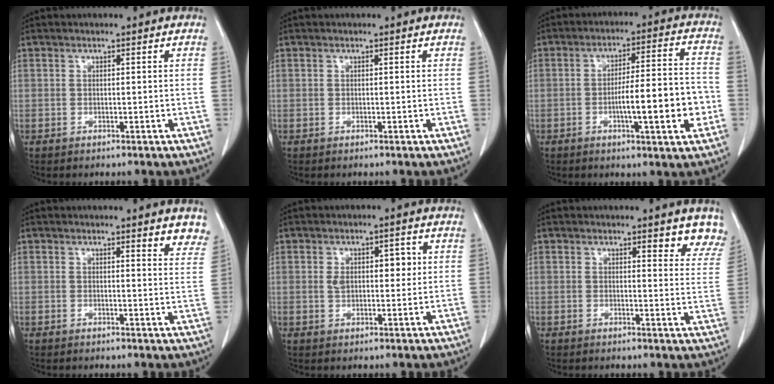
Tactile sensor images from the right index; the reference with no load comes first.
{"total": 0.0}
{"total": 11.5, "force": [-3.1, 1.3, 11.0], "torque": [-0.172, 0.011, -0.045]}
{"total": 4.7, "force": [4.1, 1.0, 2.1], "torque": [-0.012, -0.017, 0.031]}
{"total": 4.6, "force": [0.8, 2.5, 3.7], "torque": [-0.065, 0.015, 0.020]}
{"total": 6.1, "force": [5.3, 1.5, 2.6], "torque": [-0.013, -0.018, 0.042]}